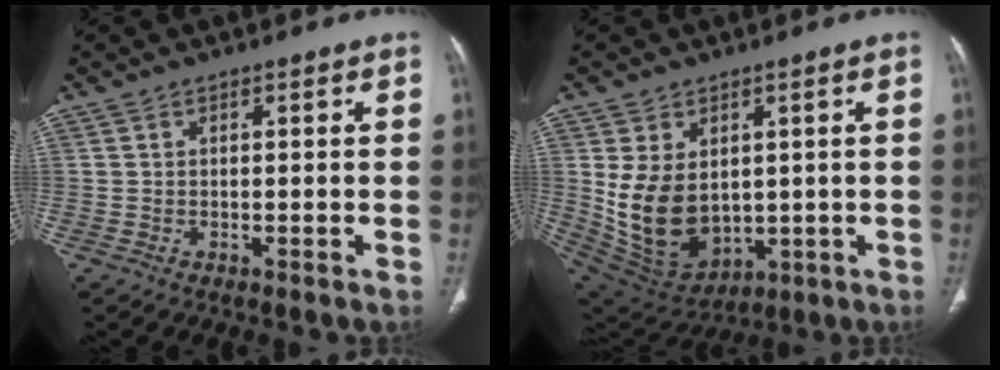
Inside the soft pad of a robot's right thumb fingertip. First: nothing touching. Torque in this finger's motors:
{"motor_torque": [-0.73, 1.40, 1.08, 0.52, 0.18]}